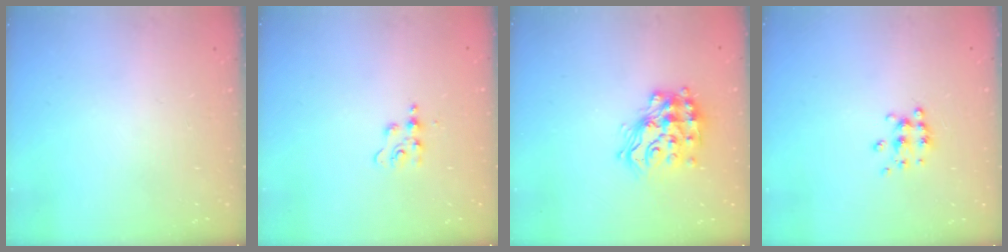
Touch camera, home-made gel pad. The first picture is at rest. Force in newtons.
{"total": 4.4, "press": 4.3, "slide": 0.7}
{"total": 15.7, "press": 15.6, "slide": 0.7}
{"total": 6.4, "press": 6.4, "slide": 0.6}